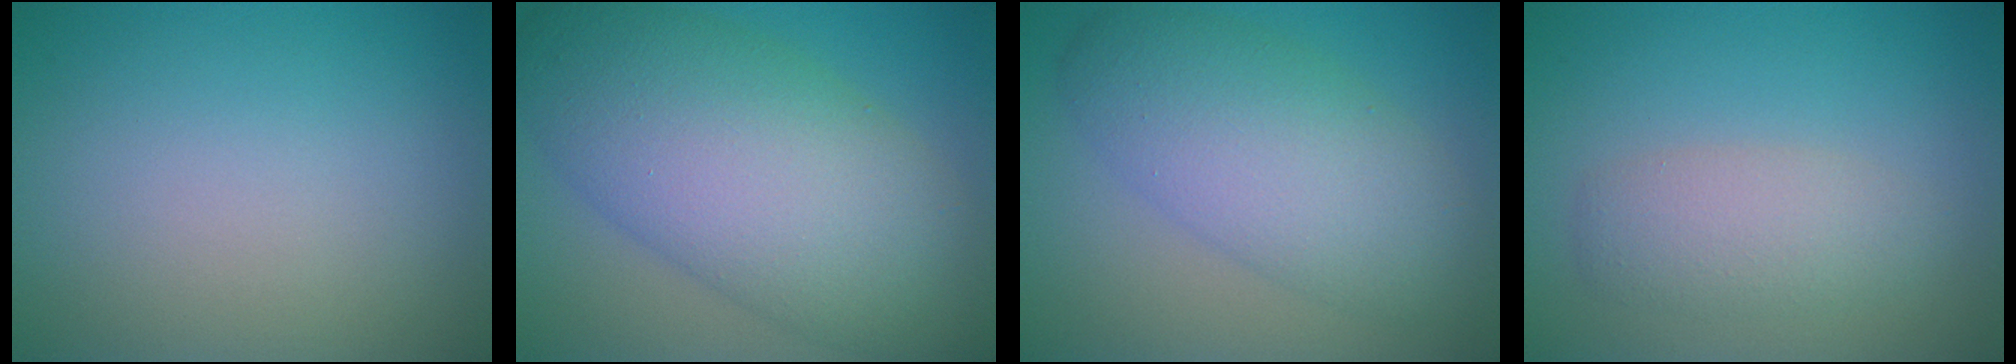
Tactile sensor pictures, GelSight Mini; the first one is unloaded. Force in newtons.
{"total": 12.3, "press": 12.2, "slide": 0.4}
{"total": 7.0, "press": 7.0, "slide": 0.3}
{"total": 3.0, "press": 3.0, "slide": 0.2}